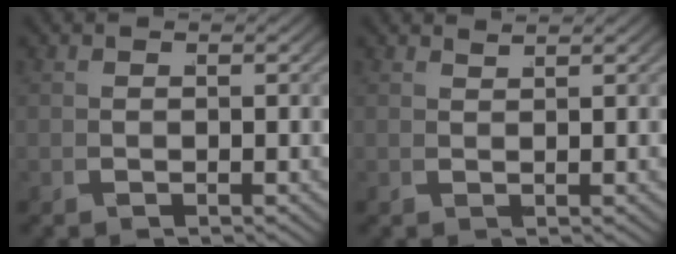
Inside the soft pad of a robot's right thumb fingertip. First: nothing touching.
{"total": 1.8, "force": [1.5, -0.9, -0.3], "torque": [0.010, 0.012, 0.025]}